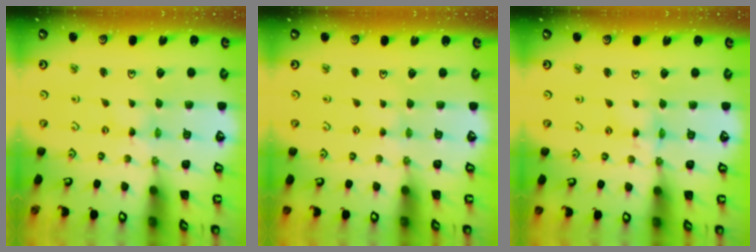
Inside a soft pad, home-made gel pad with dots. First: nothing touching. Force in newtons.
{"total": 2.2, "press": 2.2, "slide": 0.3}
{"total": 3.5, "press": 3.5, "slide": 0.4}